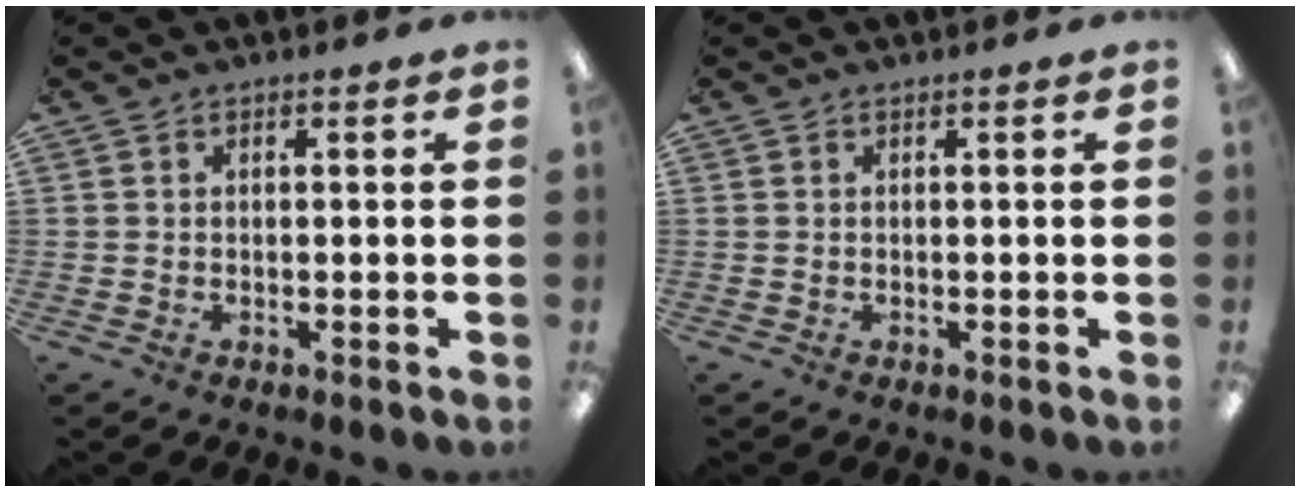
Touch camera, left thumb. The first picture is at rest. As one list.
[{"total": 0.0}]